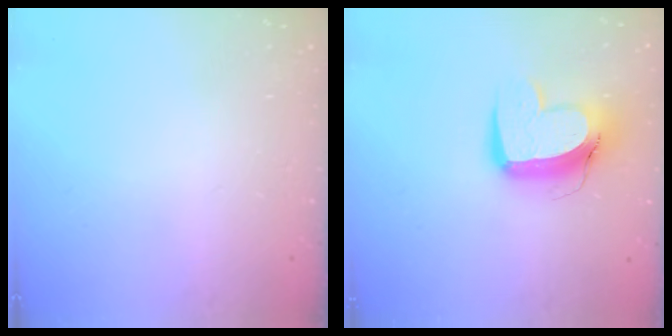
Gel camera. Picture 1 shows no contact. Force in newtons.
{"total": 13.1, "press": 13.0, "slide": 1.6}